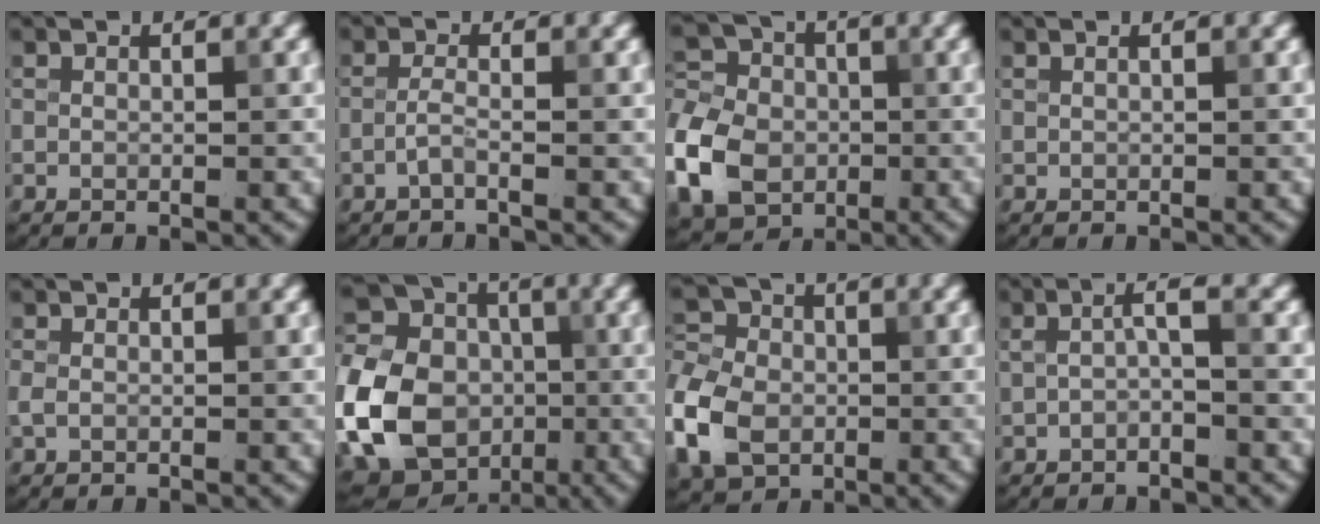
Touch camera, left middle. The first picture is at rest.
{"total": 1.3, "force": [-0.7, 0.2, 1.1], "torque": [-0.025, 0.003, -0.019]}
{"total": 9.6, "force": [-3.2, 7.4, 5.3], "torque": [-0.124, -0.002, -0.081]}
{"total": 0.7, "force": [0.3, 0.3, 0.5], "torque": [-0.007, -0.001, -0.003]}
{"total": 0.8, "force": [-0.1, 0.5, 0.6], "torque": [-0.018, -0.001, -0.004]}
{"total": 14.2, "force": [-3.4, 11.6, 7.5], "torque": [-0.186, -0.022, -0.062]}
{"total": 8.3, "force": [-2.7, 6.2, 4.8], "torque": [-0.115, -0.004, -0.066]}
{"total": 1.8, "force": [-0.4, 0.3, 1.8], "torque": [-0.035, 0.008, -0.010]}